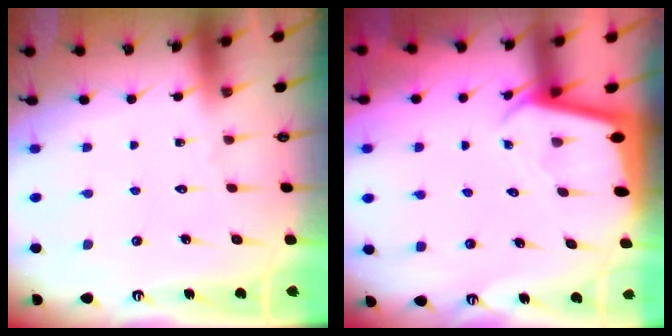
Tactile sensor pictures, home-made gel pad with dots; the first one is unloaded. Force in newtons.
{"total": 2.2, "press": 2.2, "slide": 0.2}